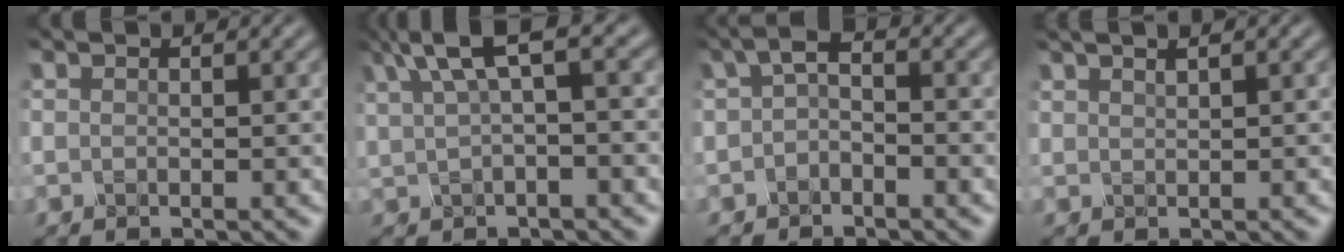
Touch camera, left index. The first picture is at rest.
{"total": 5.1, "force": [2.1, 1.5, 4.3], "torque": [-0.088, 0.018, 0.042]}
{"total": 2.2, "force": [-0.6, 1.3, 1.7], "torque": [-0.031, 0.012, -0.018]}
{"total": 0.8, "force": [0.6, 0.1, 0.5], "torque": [-0.009, 0.006, 0.012]}